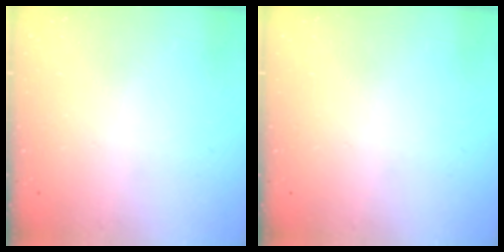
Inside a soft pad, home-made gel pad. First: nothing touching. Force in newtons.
{"total": 0.0}